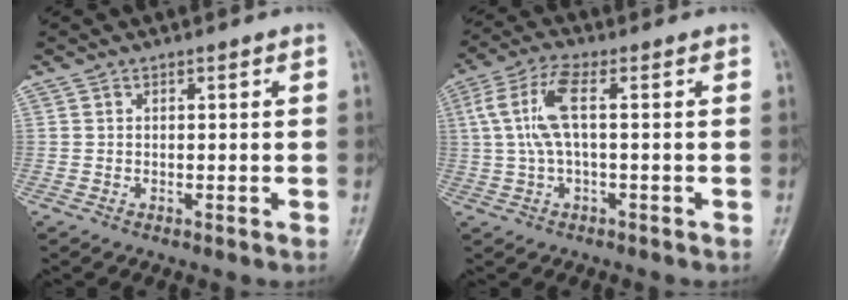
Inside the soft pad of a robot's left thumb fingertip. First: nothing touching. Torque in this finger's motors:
{"motor_torque": [0.29, 0.11, 1.16, 0.10, 0.29]}